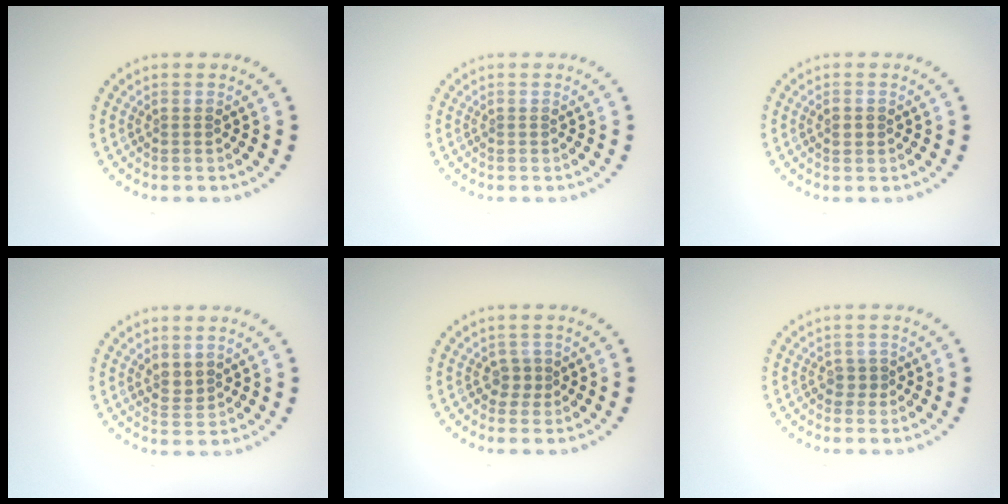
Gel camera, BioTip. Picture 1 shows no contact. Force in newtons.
{"total": 0.0}
{"total": 1.1, "press": 1.1, "slide": 0.1}
{"total": 1.6, "press": 1.4, "slide": 0.7}
{"total": 1.2, "press": 1.1, "slide": 0.5}
{"total": 0.7, "press": 0.5, "slide": 0.5}